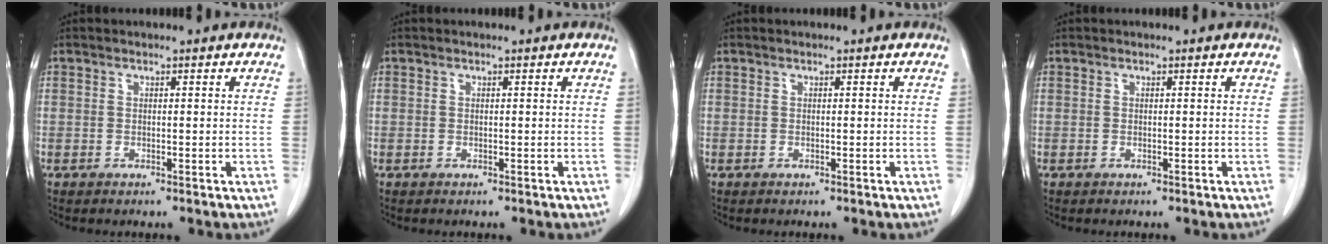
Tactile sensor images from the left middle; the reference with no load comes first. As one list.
[{"total": 0.0}, {"total": 0.0}, {"total": 0.0}]